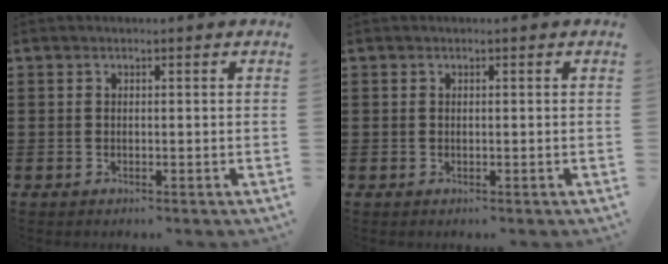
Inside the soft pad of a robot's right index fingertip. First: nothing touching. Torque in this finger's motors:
{"motor_torque": [0.68, 1.45, 0.00, 0.00]}